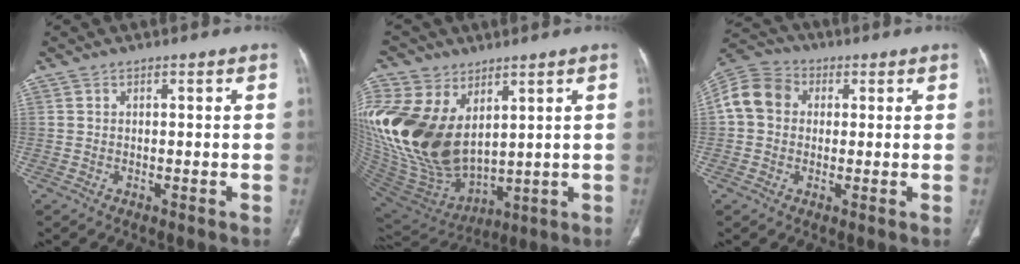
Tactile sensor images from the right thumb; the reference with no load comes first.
{"total": 24.0, "force": [6.0, 15.7, 17.1], "torque": [-0.374, -0.031, 0.140]}
{"total": 9.9, "force": [1.4, 8.2, 5.3], "torque": [-0.094, 0.027, 0.013]}